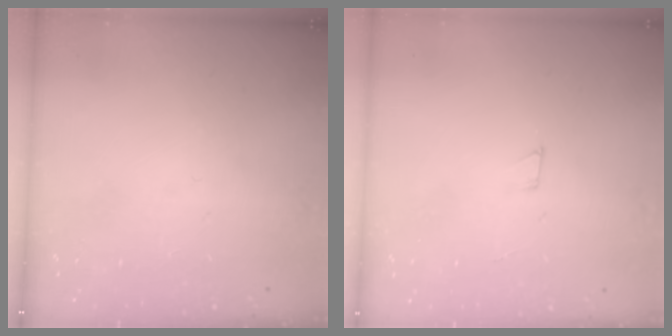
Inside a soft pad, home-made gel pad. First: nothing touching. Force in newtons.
{"total": 2.0, "press": 2.0, "slide": 0.0}